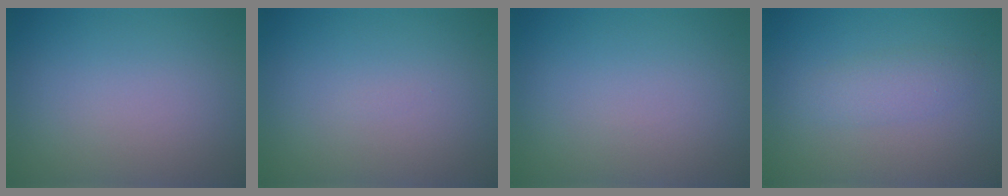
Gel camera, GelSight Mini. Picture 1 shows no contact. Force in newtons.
{"total": 0.0}
{"total": 0.0}
{"total": 1.9, "press": 1.9, "slide": 0.0}